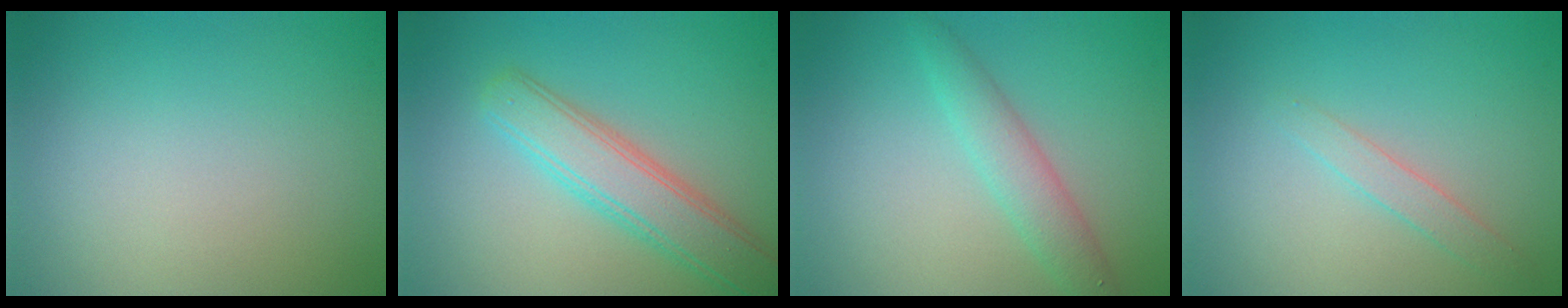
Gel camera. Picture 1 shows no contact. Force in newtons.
{"total": 5.0, "press": 4.9, "slide": 0.3}
{"total": 2.9, "press": 2.9, "slide": 0.0}
{"total": 1.4, "press": 1.4, "slide": 0.0}